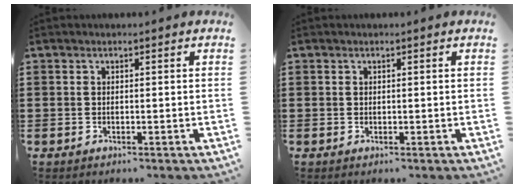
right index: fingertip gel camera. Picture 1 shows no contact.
{"total": 0.0}